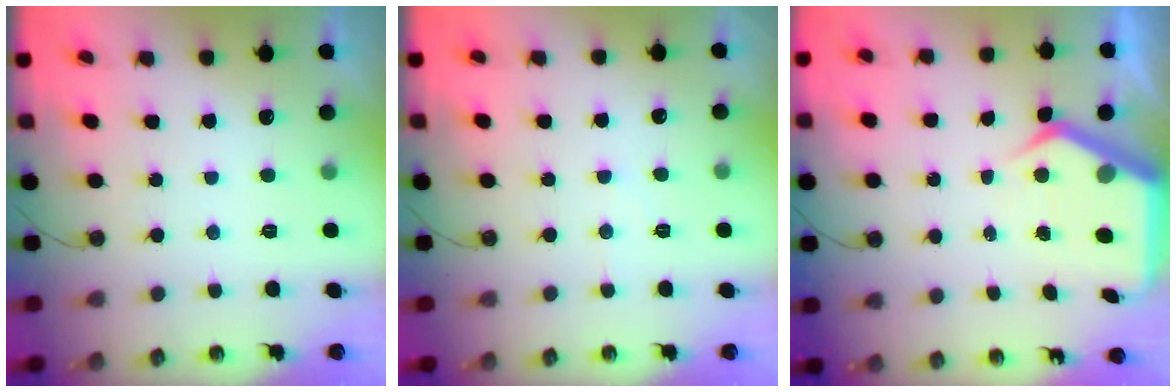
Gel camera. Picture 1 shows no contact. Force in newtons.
{"total": 3.9, "press": 3.9, "slide": 0.6}
{"total": 7.1, "press": 7.1, "slide": 0.4}